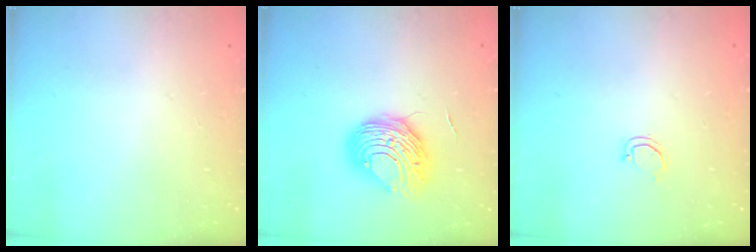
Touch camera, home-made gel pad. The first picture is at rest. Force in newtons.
{"total": 9.6, "press": 9.5, "slide": 0.7}
{"total": 3.2, "press": 3.2, "slide": 0.2}